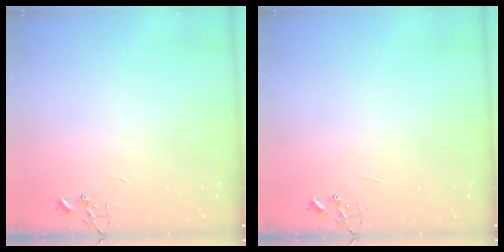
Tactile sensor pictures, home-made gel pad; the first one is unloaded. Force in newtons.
{"total": 0.0}